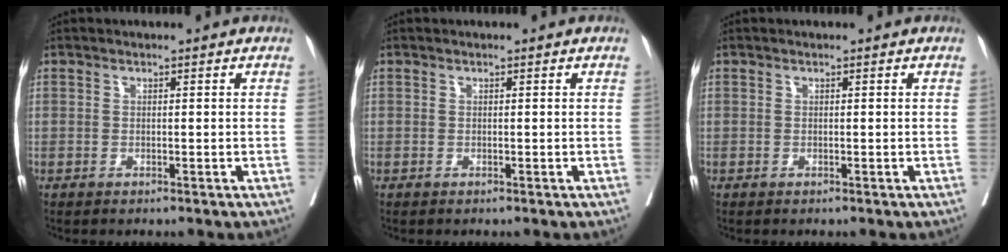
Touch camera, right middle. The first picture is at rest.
{"total": 0.0}
{"total": 0.0}